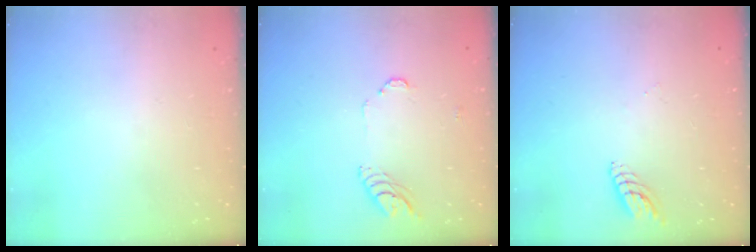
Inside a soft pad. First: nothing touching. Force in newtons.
{"total": 6.8, "press": 6.8, "slide": 0.8}
{"total": 6.4, "press": 6.3, "slide": 0.4}